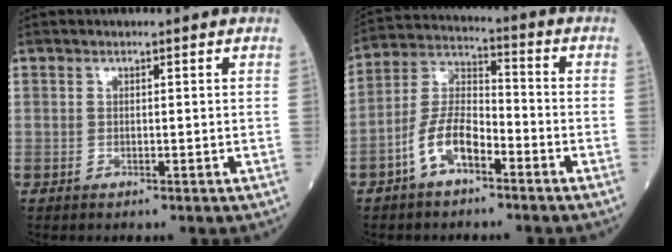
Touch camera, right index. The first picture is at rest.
{"total": 8.8, "force": [-4.5, 3.7, 6.6], "torque": [-0.142, 0.017, -0.090]}